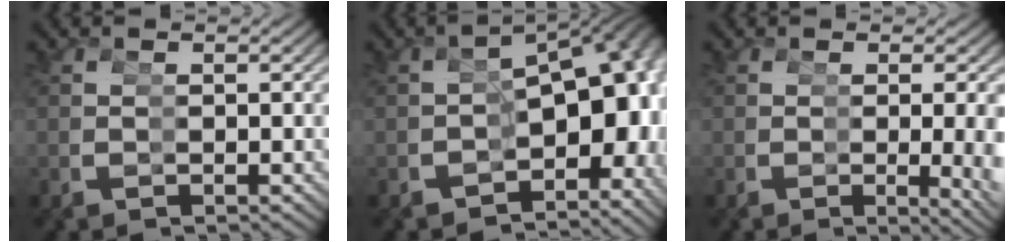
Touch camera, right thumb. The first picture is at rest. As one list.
[{"total": 11.8, "force": [-1.5, 7.2, 9.2], "torque": [-0.113, -0.021, -0.015]}, {"total": 4.0, "force": [-0.6, 0.6, 3.9], "torque": [-0.055, -0.005, -0.008]}]